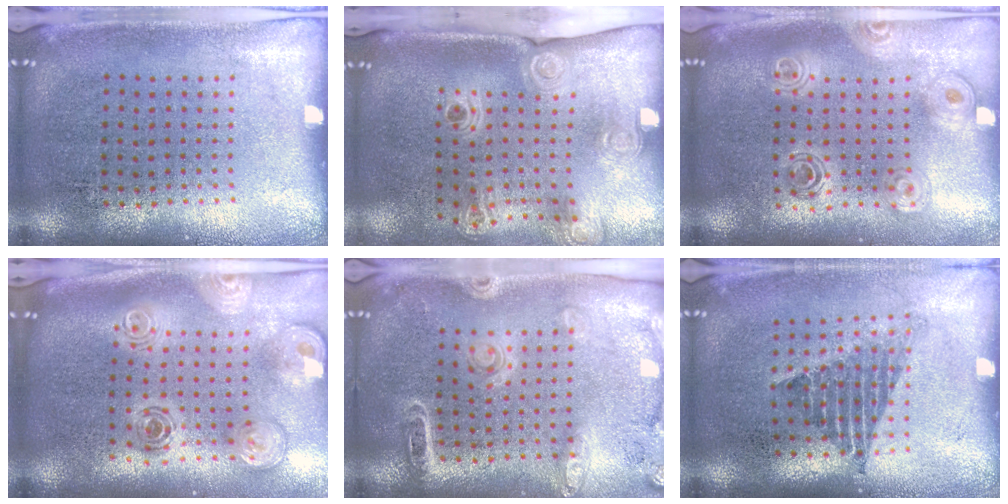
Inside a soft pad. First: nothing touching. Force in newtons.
{"total": 2.2, "press": 1.6, "slide": 1.6}
{"total": 1.6, "press": 1.4, "slide": 0.8}
{"total": 2.0, "press": 1.7, "slide": 1.1}
{"total": 1.8, "press": 1.7, "slide": 0.4}
{"total": 1.3, "press": 1.0, "slide": 0.9}